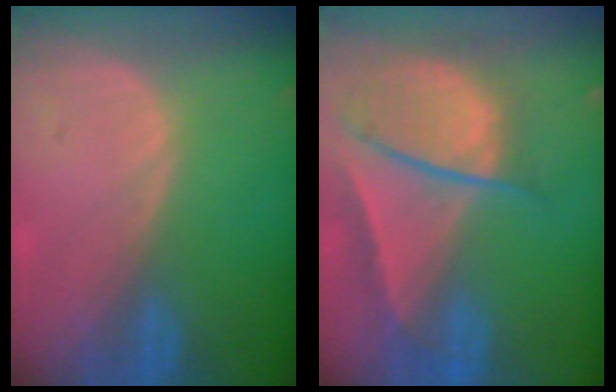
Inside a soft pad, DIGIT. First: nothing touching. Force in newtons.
{"total": 9.6, "press": 8.1, "slide": 5.1}